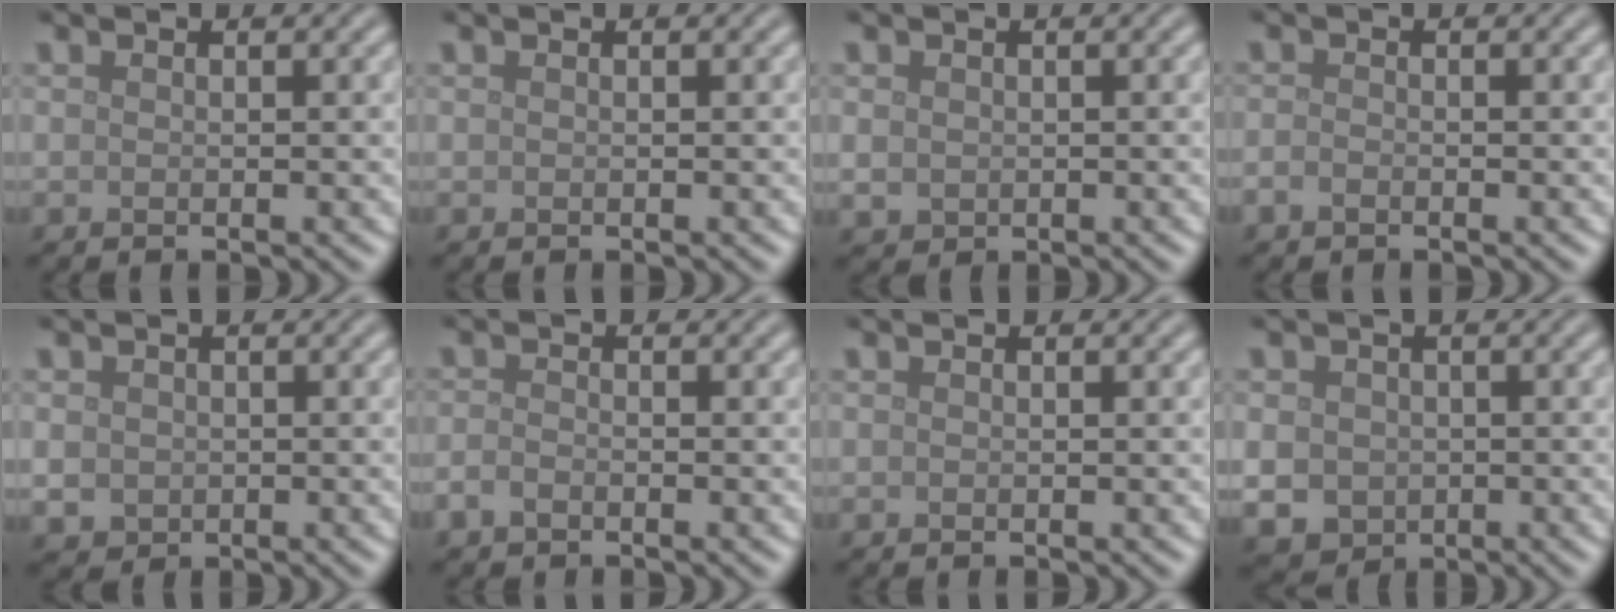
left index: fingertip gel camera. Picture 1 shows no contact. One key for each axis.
{"total": 0.0}
{"total": 1.2, "fx": 0.1, "fy": 1.1, "fz": 0.5, "tx": -0.009, "ty": -0.003, "tz": 0.003}
{"total": 1.0, "fx": -0.6, "fy": 0.5, "fz": 0.5, "tx": -0.012, "ty": -0.001, "tz": -0.014}
{"total": 1.8, "fx": 0.0, "fy": 1.7, "fz": 0.6, "tx": -0.013, "ty": -0.005, "tz": -0.001}
{"total": 1.4, "fx": -0.9, "fy": 0.7, "fz": 0.7, "tx": -0.016, "ty": 0.000, "tz": -0.021}
{"total": 0.0}
{"total": 3.6, "fx": -0.2, "fy": 3.3, "fz": 1.4, "tx": -0.034, "ty": -0.006, "tz": -0.003}